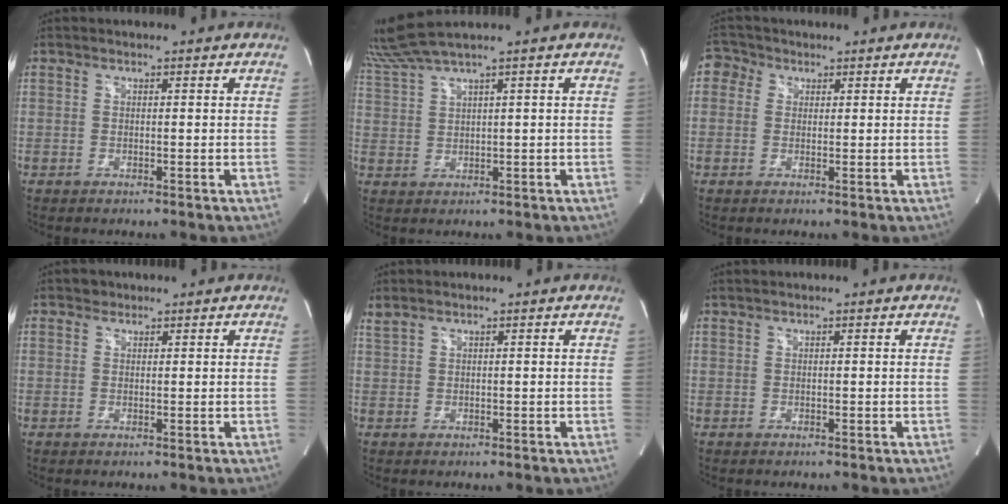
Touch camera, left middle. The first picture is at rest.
{"total": 5.0, "force": [4.2, -1.8, 2.1], "torque": [-0.064, 0.010, 0.098]}
{"total": 3.2, "force": [1.1, 2.9, 0.8], "torque": [-0.020, 0.013, 0.016]}
{"total": 1.0, "force": [0.8, 0.7, 0.0], "torque": [0.000, 0.000, 0.007]}
{"total": 1.1, "force": [1.0, 0.0, 0.4], "torque": [-0.018, 0.016, 0.029]}
{"total": 0.9, "force": [0.8, -0.1, 0.4], "torque": [-0.011, 0.016, 0.021]}